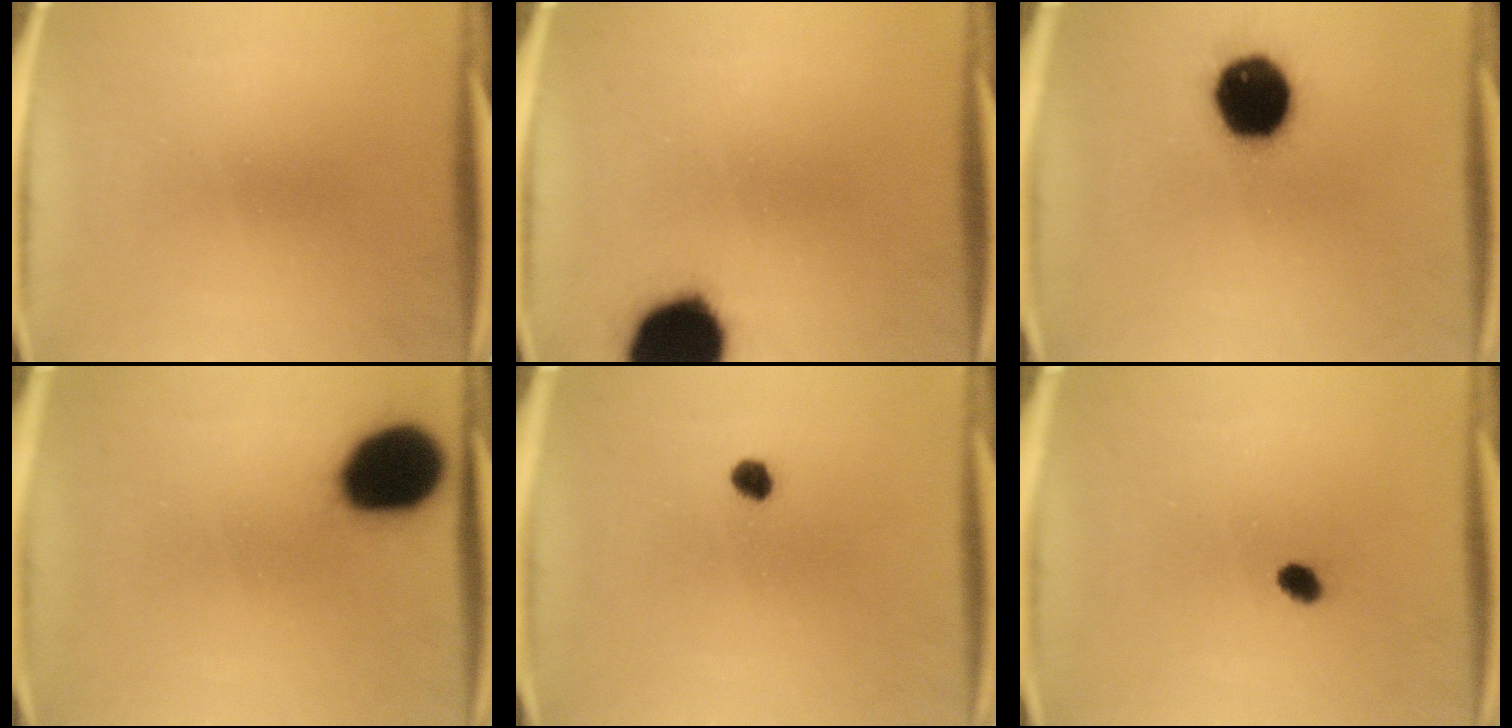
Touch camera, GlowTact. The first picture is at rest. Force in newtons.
{"total": 19.7}
{"total": 17.1}
{"total": 18.4}
{"total": 2.2}
{"total": 1.7}